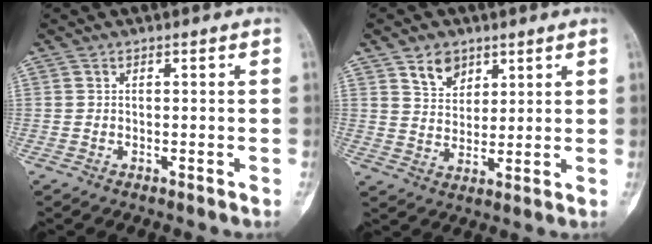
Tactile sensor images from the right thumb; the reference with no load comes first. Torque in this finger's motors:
{"motor_torque": [-0.33, 0.27, -0.02, 0.15, 0.09]}